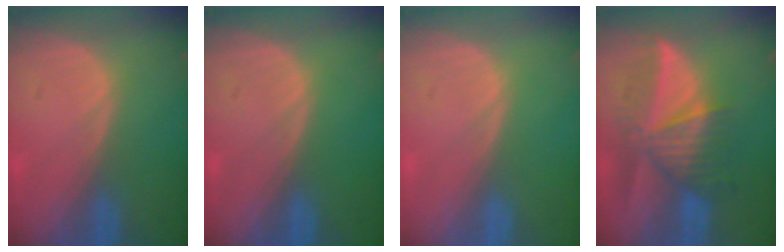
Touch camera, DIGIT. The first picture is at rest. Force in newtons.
{"total": 0.0}
{"total": 0.0}
{"total": 8.4, "press": 7.9, "slide": 2.9}